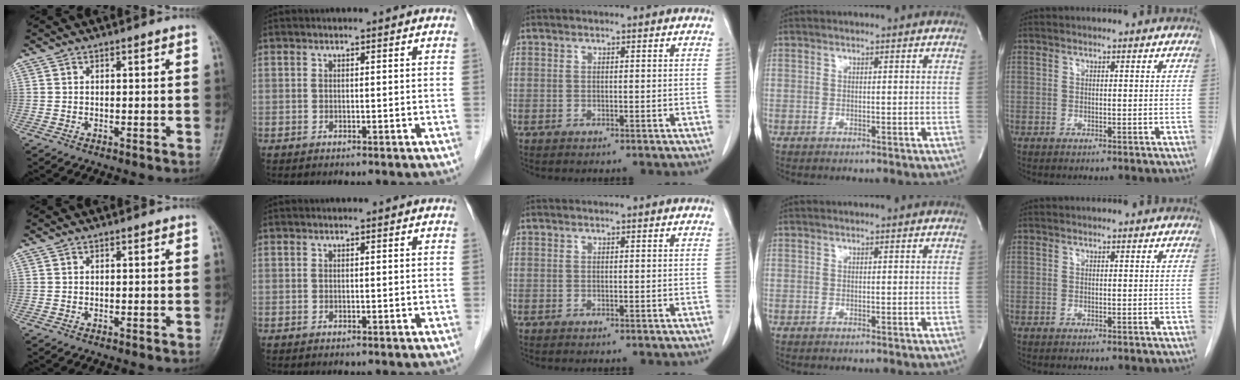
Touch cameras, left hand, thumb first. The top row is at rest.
{}